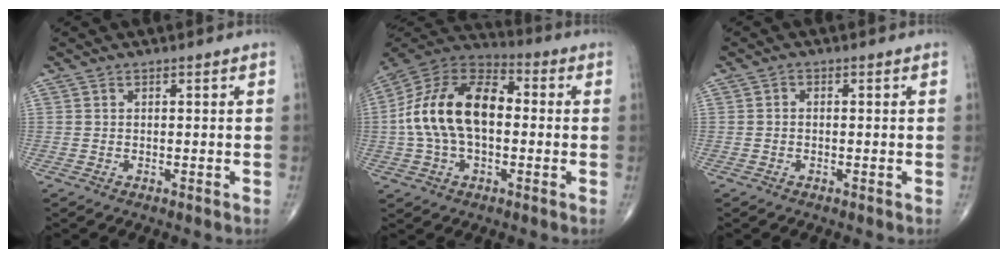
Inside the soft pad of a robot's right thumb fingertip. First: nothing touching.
{"total": 18.5, "force": [0.3, 11.0, 14.9], "torque": [-0.277, 0.038, -0.002]}
{"total": 0.8, "force": [-0.2, 0.6, 0.4], "torque": [-0.005, 0.002, -0.007]}